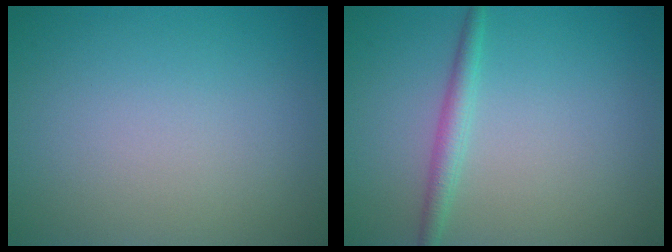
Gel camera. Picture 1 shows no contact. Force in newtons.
{"total": 1.9, "press": 1.9, "slide": 0.1}